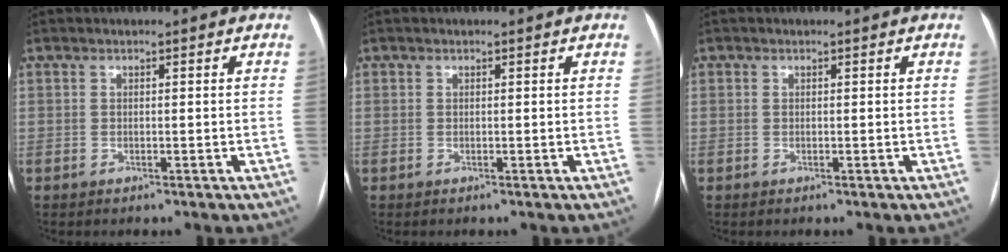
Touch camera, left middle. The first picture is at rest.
{"total": 0.0}
{"total": 0.0}